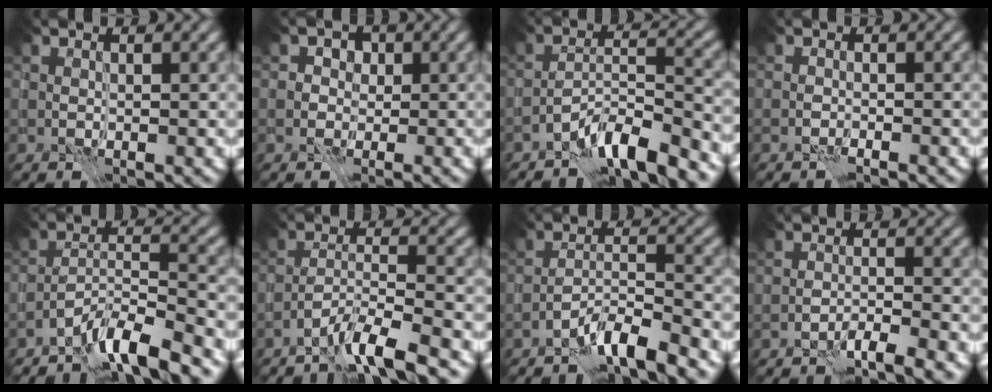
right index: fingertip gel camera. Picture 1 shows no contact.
{"total": 2.5, "force": [0.3, 2.3, 0.8], "torque": [0.006, 0.014, -0.013]}
{"total": 6.5, "force": [-5.4, 0.9, 3.3], "torque": [-0.053, 0.007, -0.098]}
{"total": 1.1, "force": [-1.0, -0.2, -0.2], "torque": [0.002, 0.002, -0.020]}
{"total": 6.6, "force": [-5.6, 0.7, 3.4], "torque": [-0.053, 0.006, -0.102]}
{"total": 5.6, "force": [-4.7, 0.4, 2.9], "torque": [-0.044, 0.007, -0.090]}
{"total": 4.8, "force": [-4.2, 0.3, 2.3], "torque": [-0.039, 0.008, -0.083]}
{"total": 2.7, "force": [-2.5, 0.0, 1.1], "torque": [-0.019, 0.008, -0.048]}